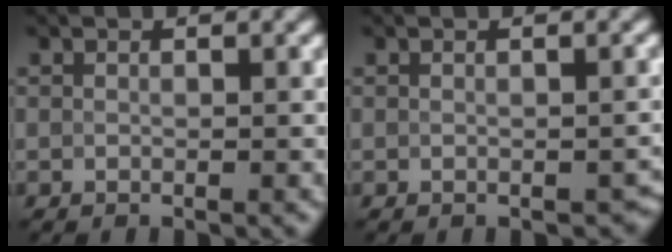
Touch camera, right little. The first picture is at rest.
{"total": 1.9, "force": [-0.8, 1.2, 1.2], "torque": [-0.006, -0.001, -0.007]}